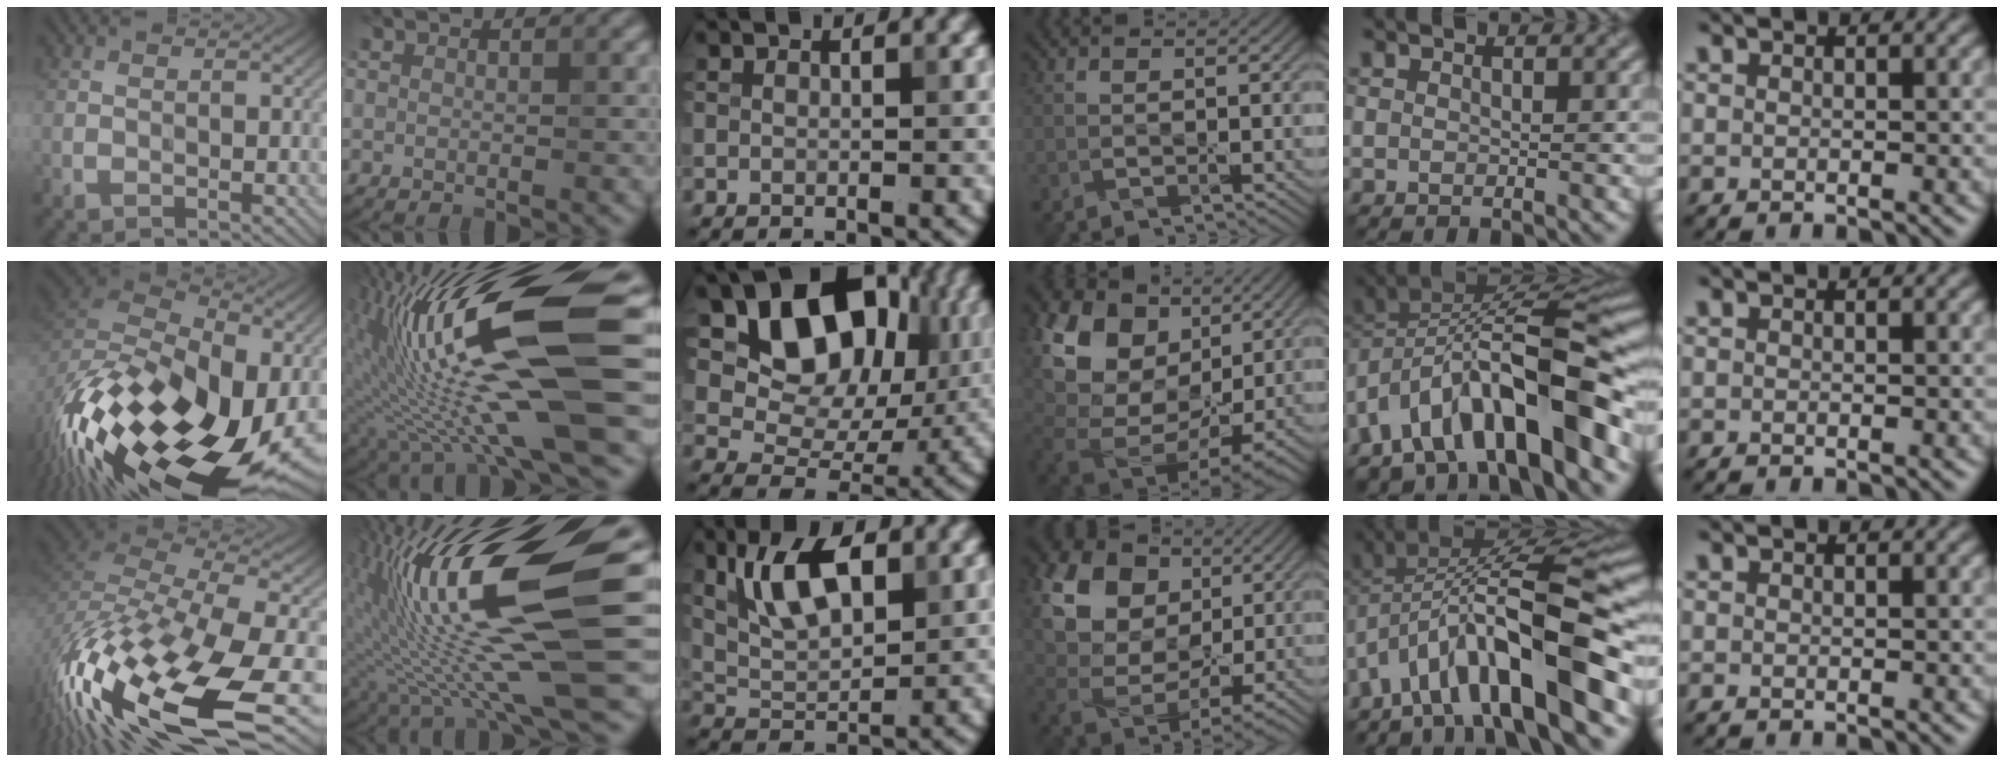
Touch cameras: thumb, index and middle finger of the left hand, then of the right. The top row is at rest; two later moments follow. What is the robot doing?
{"motion": "wipe", "object": "glass cup"}